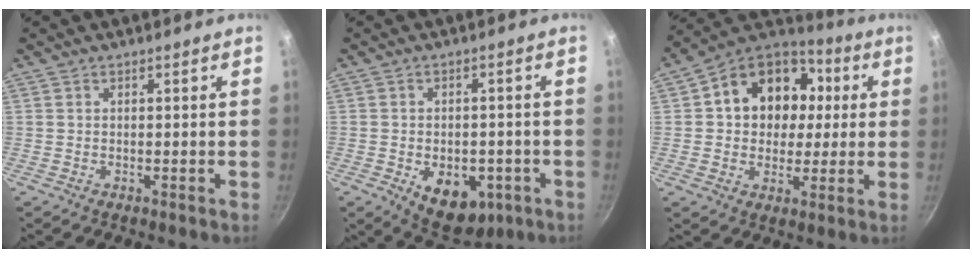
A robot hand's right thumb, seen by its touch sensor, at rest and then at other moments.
{"total": 11.3, "force": [-3.8, 7.2, 7.7], "torque": [-0.069, 0.007, -0.036]}
{"total": 17.8, "force": [2.9, 14.3, 10.1], "torque": [-0.138, 0.028, 0.038]}